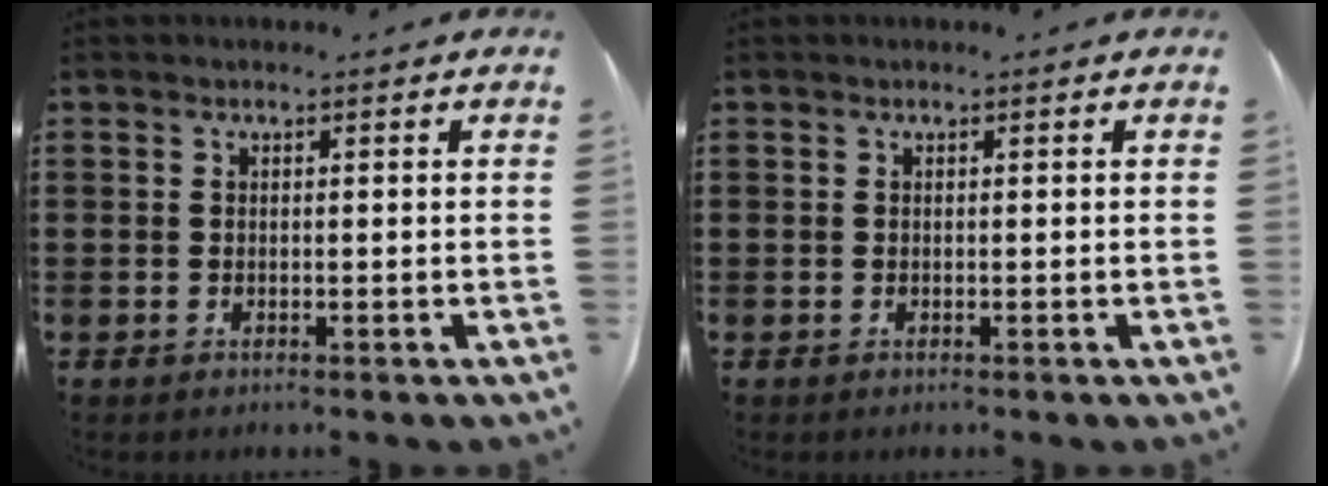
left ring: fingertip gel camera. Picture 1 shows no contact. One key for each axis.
{"total": 0.0}